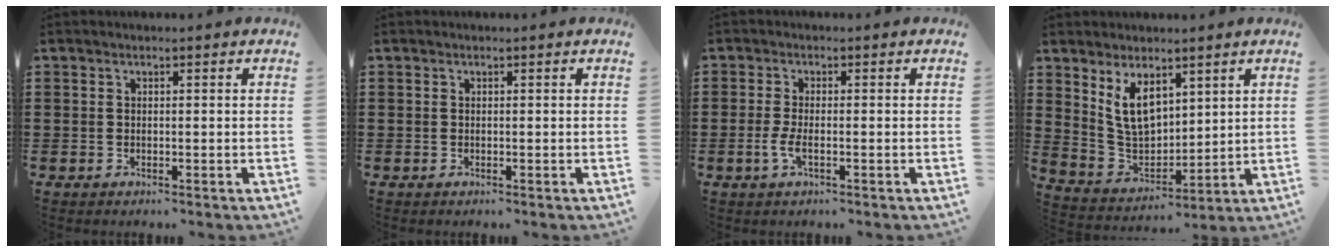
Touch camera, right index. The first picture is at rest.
{"total": 0.0}
{"total": 2.8, "force": [-0.9, 0.7, 2.6], "torque": [-0.059, -0.005, -0.021]}
{"total": 8.6, "force": [4.1, 5.1, 5.6], "torque": [-0.132, -0.008, 0.073]}